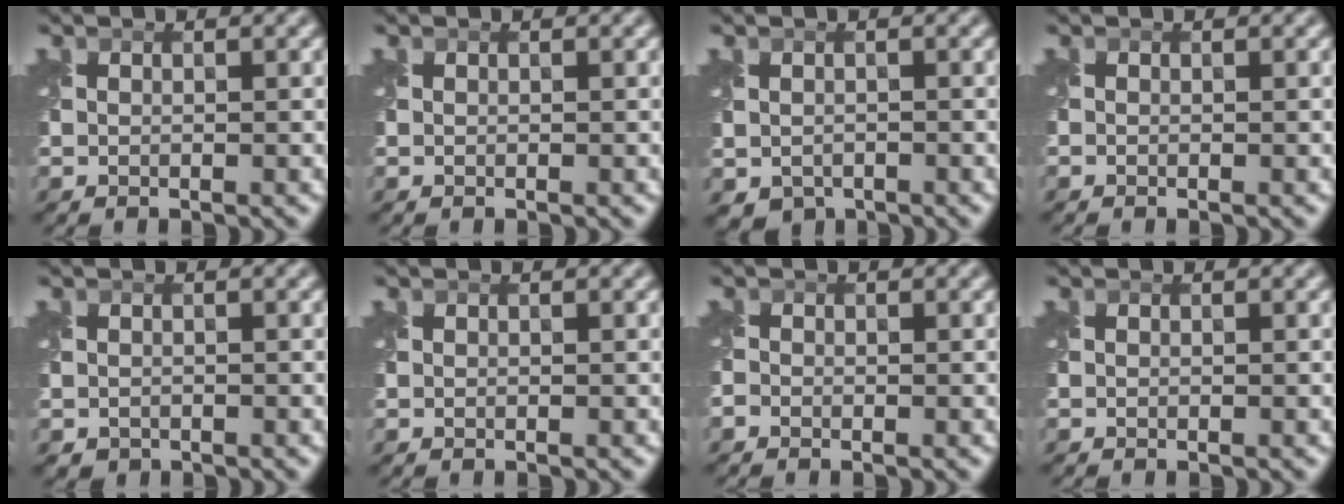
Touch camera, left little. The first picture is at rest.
{"total": 0.0}
{"total": 1.9, "force": [-0.9, 1.5, 0.8], "torque": [-0.018, -0.013, -0.015]}
{"total": 0.0}
{"total": 0.8, "force": [-0.4, 0.7, 0.2], "torque": [-0.004, -0.009, -0.006]}
{"total": 0.0}
{"total": 0.5, "force": [-0.5, 0.2, 0.0], "torque": [0.000, -0.002, -0.012]}
{"total": 0.0}